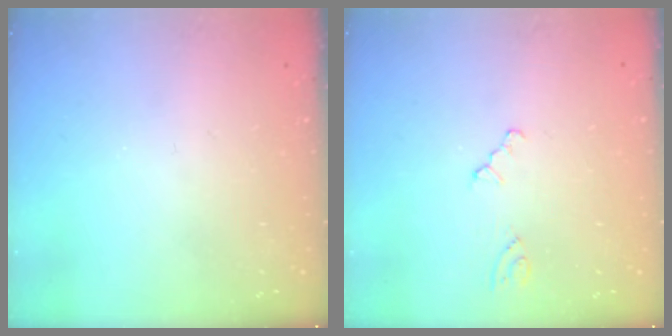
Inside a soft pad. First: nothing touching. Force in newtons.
{"total": 1.3, "press": 1.3, "slide": 0.4}